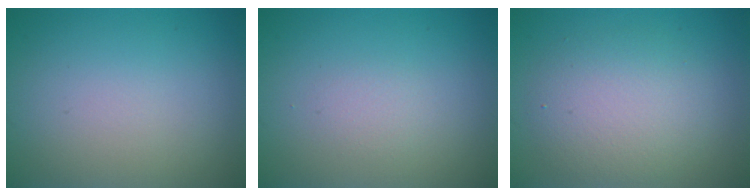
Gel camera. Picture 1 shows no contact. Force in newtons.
{"total": 1.0, "press": 1.0, "slide": 0.0}
{"total": 4.4, "press": 4.4, "slide": 0.3}